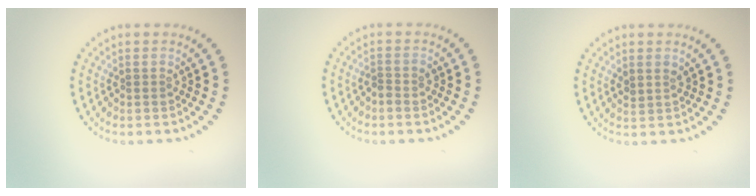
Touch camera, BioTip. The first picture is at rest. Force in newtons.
{"total": 1.0, "press": 0.8, "slide": 0.5}
{"total": 1.0, "press": 0.9, "slide": 0.5}